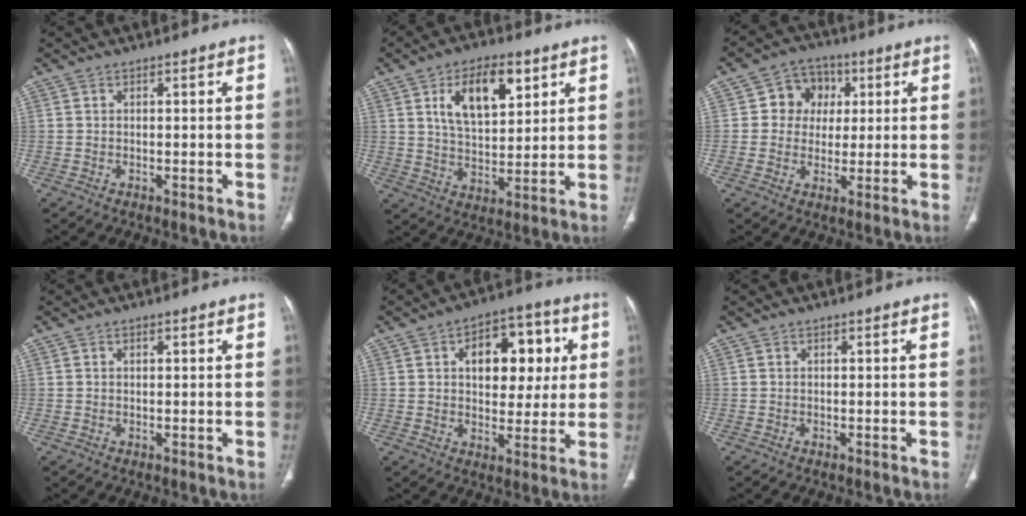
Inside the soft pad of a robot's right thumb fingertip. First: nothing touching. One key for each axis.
{"total": 13.2, "fx": 5.6, "fy": 6.8, "fz": 9.9, "tx": -0.136, "ty": -0.018, "tz": 0.103}
{"total": 8.2, "fx": 1.7, "fy": 7.4, "fz": 3.2, "tx": -0.003, "ty": 0.005, "tz": 0.023}
{"total": 0.7, "fx": 0.3, "fy": 0.4, "fz": 0.5, "tx": -0.009, "ty": 0.000, "tz": 0.005}
{"total": 14.8, "fx": 3.6, "fy": 9.2, "fz": 10.9, "tx": -0.098, "ty": 0.011, "tz": 0.052}
{"total": 0.0}